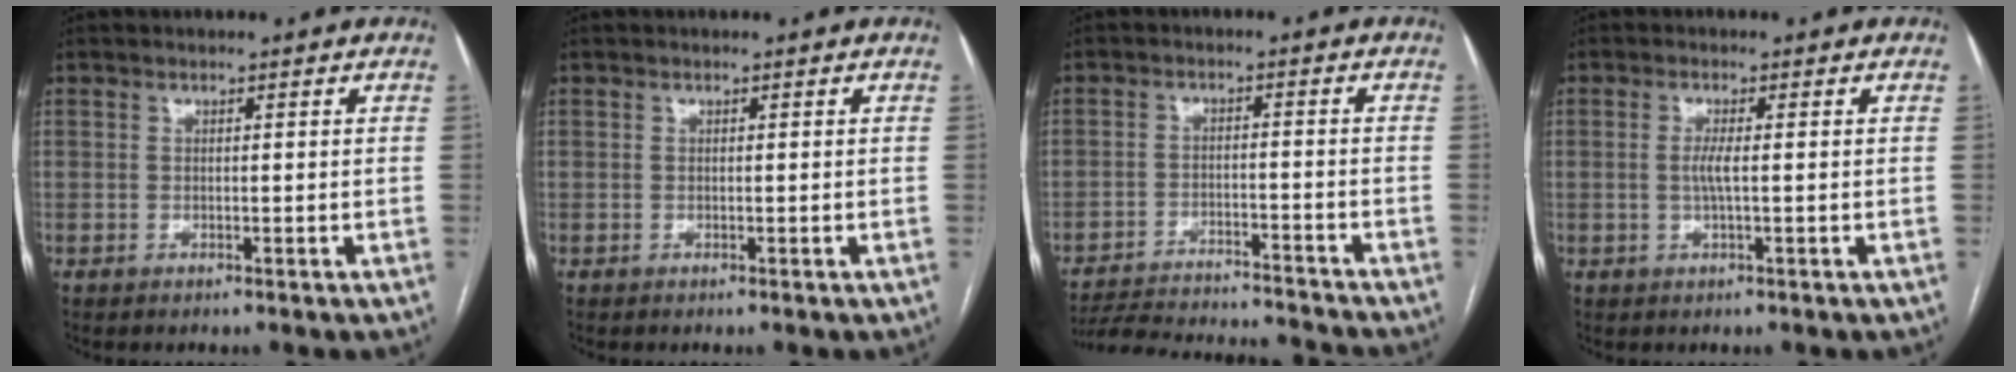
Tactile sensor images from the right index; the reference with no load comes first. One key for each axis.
{"total": 0.0}
{"total": 16.7, "fx": -16.0, "fy": 0.9, "fz": 4.7, "tx": -0.095, "ty": -0.013, "tz": -0.230}
{"total": 2.3, "fx": 0.0, "fy": 0.0, "fz": 2.3, "tx": -0.053, "ty": -0.004, "tz": 0.000}